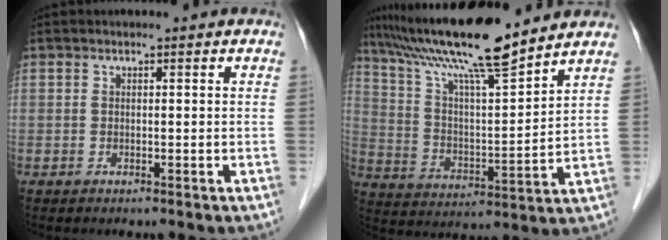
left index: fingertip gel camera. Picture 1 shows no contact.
{"total": 16.3, "force": [14.0, 0.2, 8.5], "torque": [-0.155, 0.004, 0.247]}